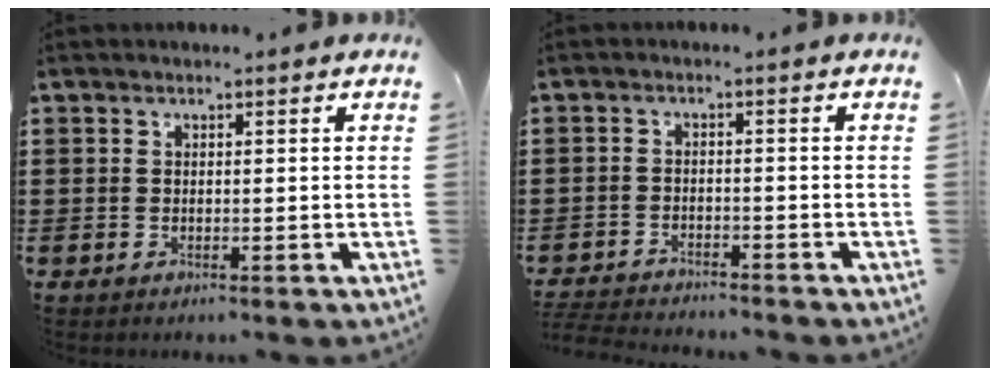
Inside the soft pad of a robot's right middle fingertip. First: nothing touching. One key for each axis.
{"total": 3.1, "fx": -3.1, "fy": 0.1, "fz": 0.2, "tx": -0.014, "ty": -0.006, "tz": -0.069}